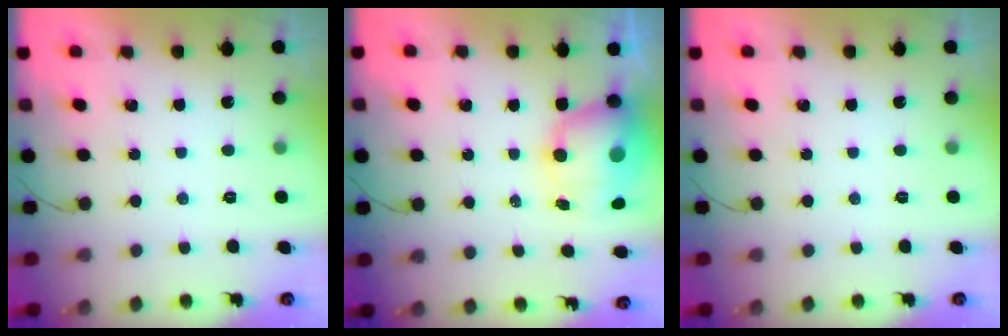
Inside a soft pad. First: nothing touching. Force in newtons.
{"total": 9.8, "press": 9.4, "slide": 2.6}
{"total": 0.0}